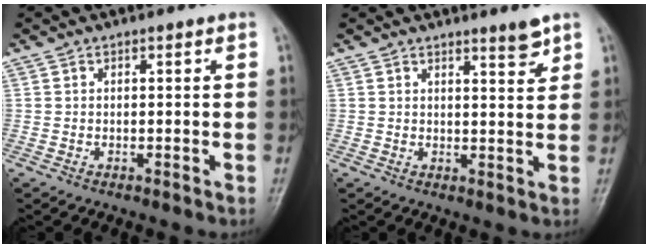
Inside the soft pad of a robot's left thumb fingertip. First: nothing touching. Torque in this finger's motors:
{"motor_torque": [-0.10, 0.24, 0.11, -0.03, 0.00]}